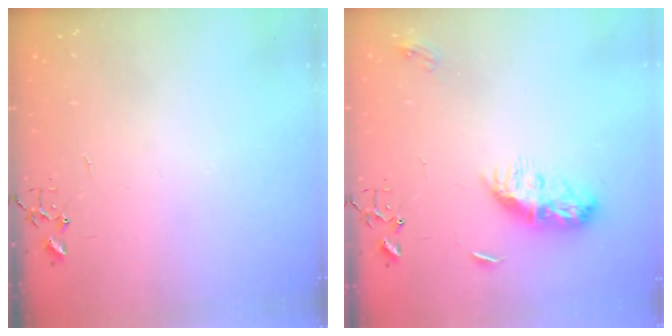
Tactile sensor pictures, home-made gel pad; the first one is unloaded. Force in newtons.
{"total": 10.4, "press": 10.4, "slide": 0.0}